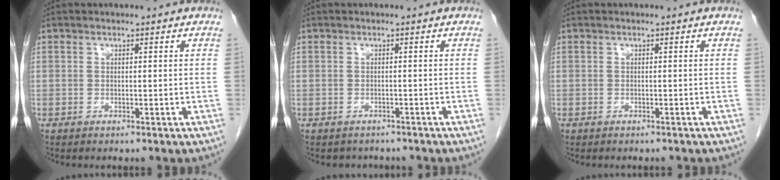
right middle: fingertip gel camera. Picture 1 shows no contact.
{"total": 2.6, "force": [-2.3, 1.2, 0.0], "torque": [-0.003, 0.001, -0.032]}
{"total": 0.6, "force": [-0.5, 0.2, 0.1], "torque": [-0.009, -0.001, -0.009]}